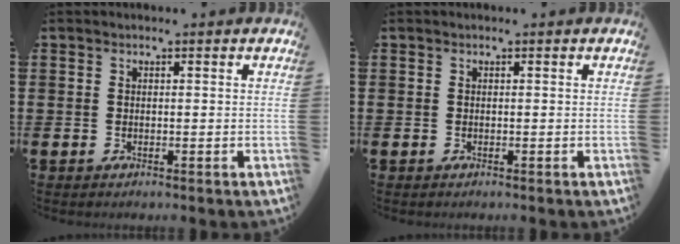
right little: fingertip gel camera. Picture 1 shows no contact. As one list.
[{"total": 0.0}]